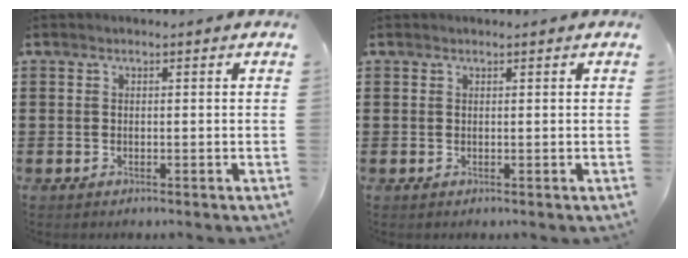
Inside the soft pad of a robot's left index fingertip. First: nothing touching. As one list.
[{"total": 0.0}]